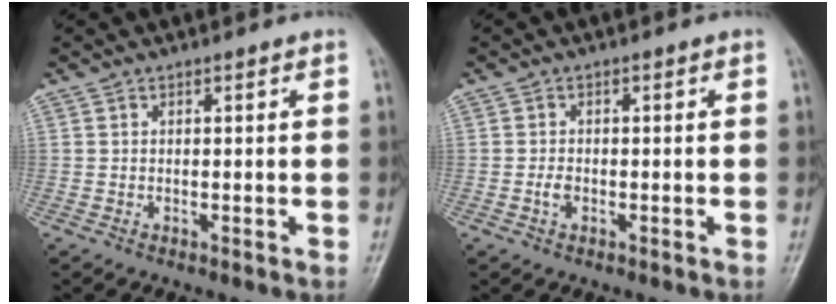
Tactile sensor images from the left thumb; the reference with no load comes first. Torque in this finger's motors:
{"motor_torque": [-0.25, 0.31, 0.17, 0.28, 0.03]}